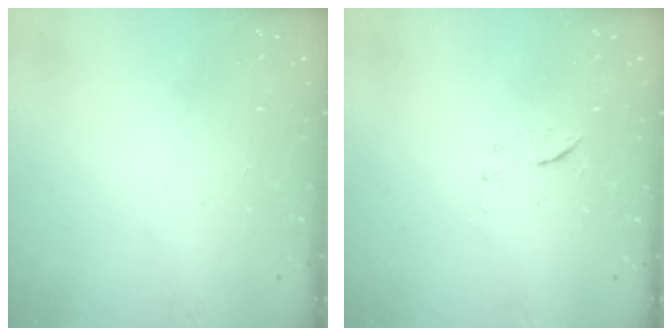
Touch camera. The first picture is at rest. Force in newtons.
{"total": 6.2, "press": 6.0, "slide": 1.8}